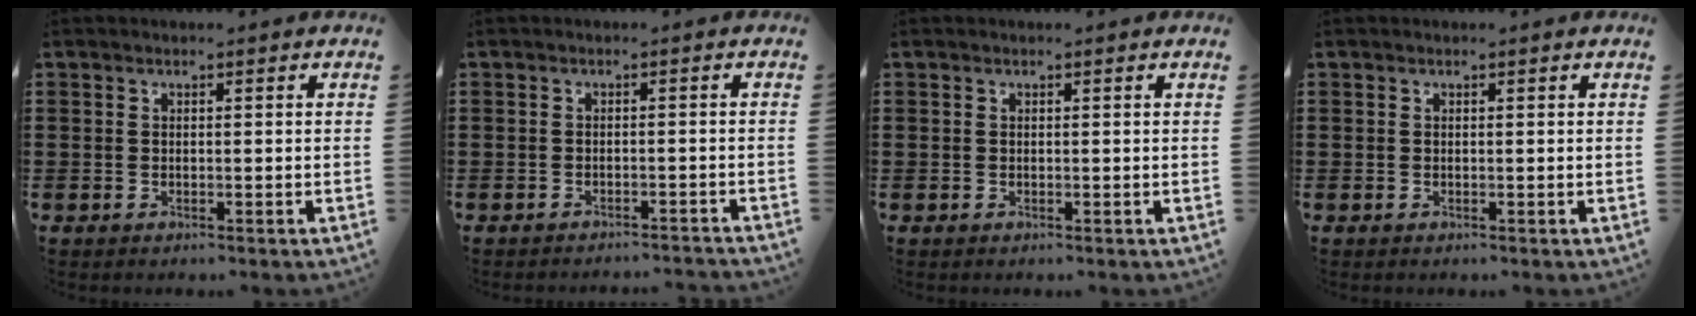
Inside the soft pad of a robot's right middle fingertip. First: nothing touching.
{"total": 1.5, "force": [-1.5, -0.1, 0.2], "torque": [-0.005, 0.004, -0.030]}
{"total": 0.0}
{"total": 0.0}